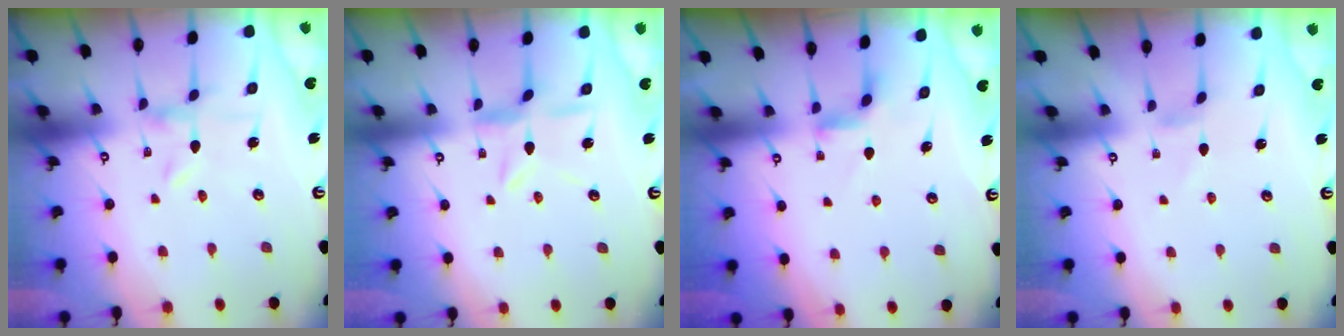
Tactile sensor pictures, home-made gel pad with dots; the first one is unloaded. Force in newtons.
{"total": 5.0, "press": 5.0, "slide": 0.5}
{"total": 2.9, "press": 2.9, "slide": 0.4}
{"total": 0.0}